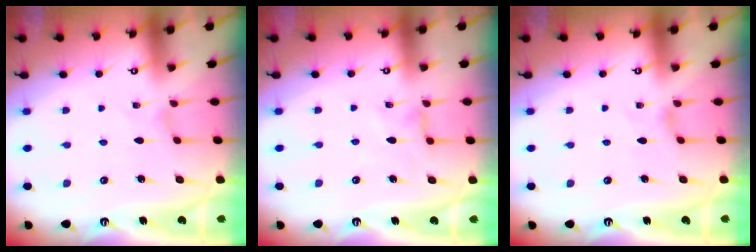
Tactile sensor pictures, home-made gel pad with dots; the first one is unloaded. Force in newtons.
{"total": 0.0}
{"total": 0.6, "press": 0.6, "slide": 0.2}